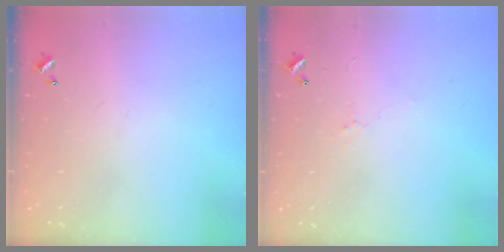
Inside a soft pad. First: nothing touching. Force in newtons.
{"total": 1.9, "press": 1.8, "slide": 0.6}